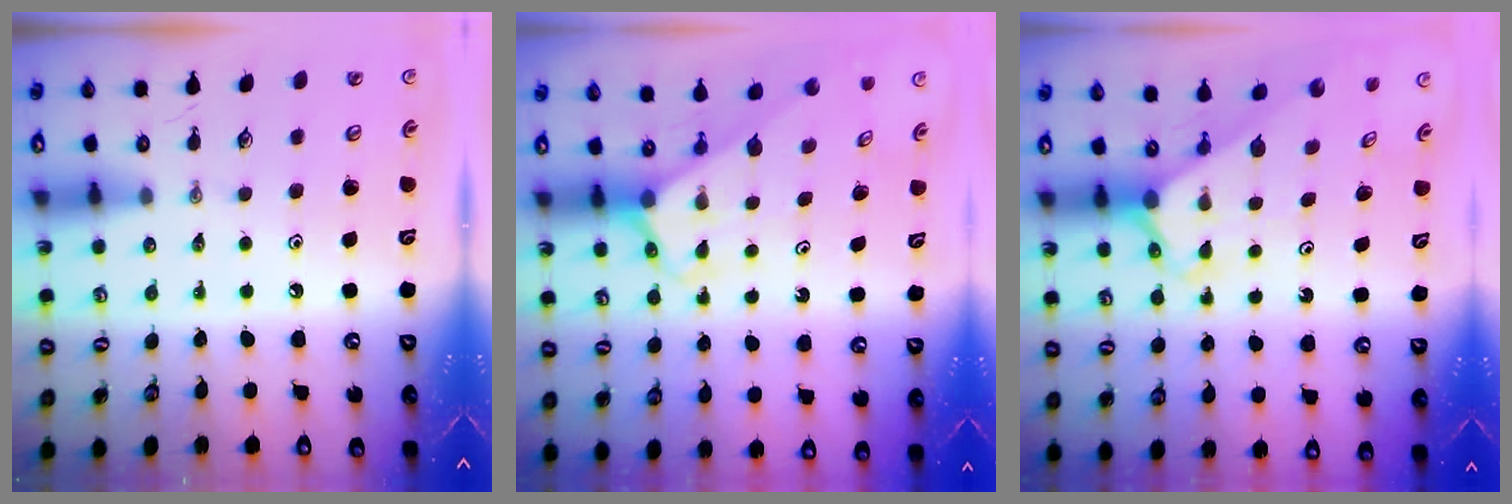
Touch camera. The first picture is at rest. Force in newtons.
{"total": 2.6, "press": 2.6, "slide": 0.1}
{"total": 2.4, "press": 2.4, "slide": 0.2}